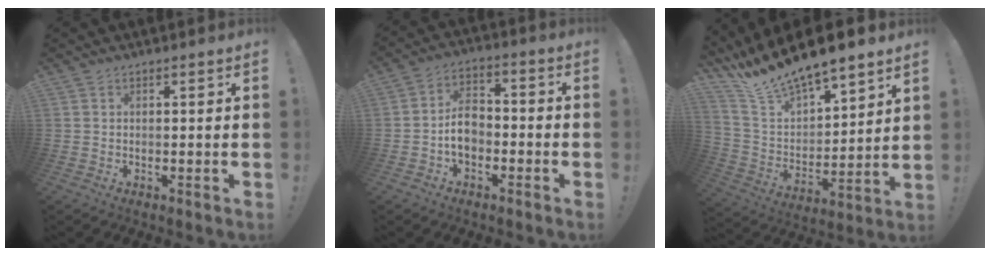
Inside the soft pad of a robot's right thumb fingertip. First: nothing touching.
{"total": 8.5, "force": [-2.5, 5.8, 5.6], "torque": [-0.094, 0.015, -0.045]}
{"total": 13.3, "force": [11.9, 3.5, 4.9], "torque": [-0.119, -0.097, 0.215]}